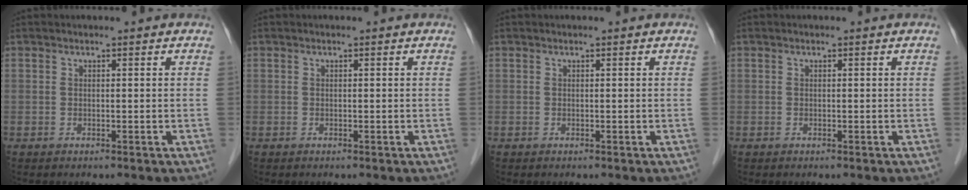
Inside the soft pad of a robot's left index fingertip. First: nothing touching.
{"total": 0.0}
{"total": 0.0}
{"total": 0.0}